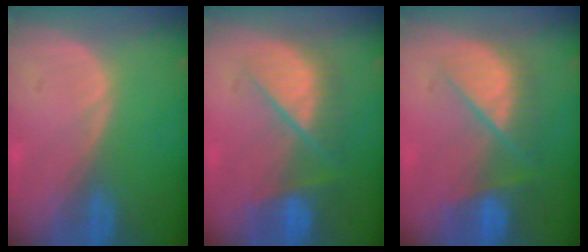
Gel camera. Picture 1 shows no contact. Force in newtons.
{"total": 8.6, "press": 7.9, "slide": 3.4}
{"total": 8.6, "press": 7.9, "slide": 3.4}